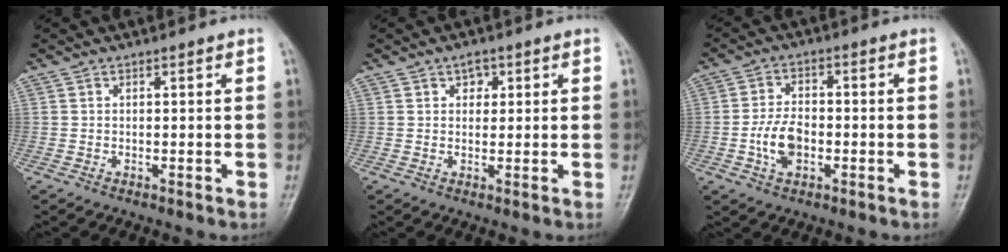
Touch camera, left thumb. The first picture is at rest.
{"total": 2.5, "force": [1.1, 1.8, 1.3], "torque": [-0.005, -0.002, 0.013]}
{"total": 6.7, "force": [-1.7, 4.2, 5.0], "torque": [-0.088, 0.012, -0.035]}